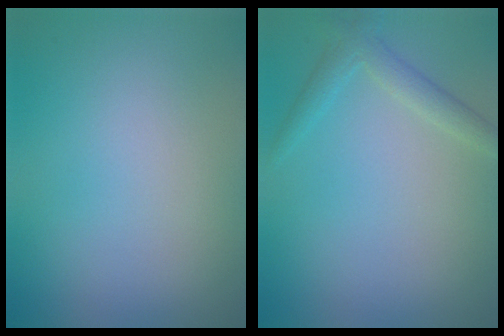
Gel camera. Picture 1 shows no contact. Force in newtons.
{"total": 2.0, "press": 2.0, "slide": 0.1}